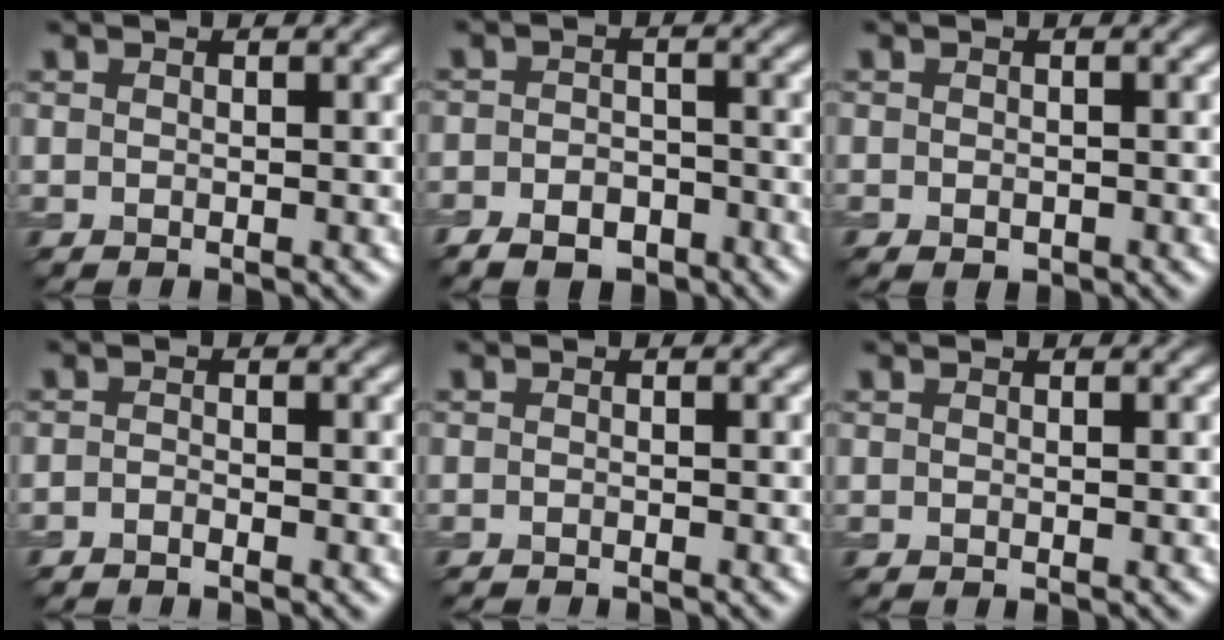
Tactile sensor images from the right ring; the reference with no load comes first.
{"total": 4.3, "force": [-3.1, 2.3, 1.9], "torque": [-0.020, 0.002, -0.055]}
{"total": 1.0, "force": [-0.4, 0.6, 0.6], "torque": [-0.008, -0.005, -0.006]}
{"total": 0.8, "force": [-0.7, 0.2, 0.3], "torque": [-0.006, -0.001, -0.016]}
{"total": 1.1, "force": [-1.0, 0.1, 0.2], "torque": [-0.001, -0.008, -0.019]}
{"total": 0.0}